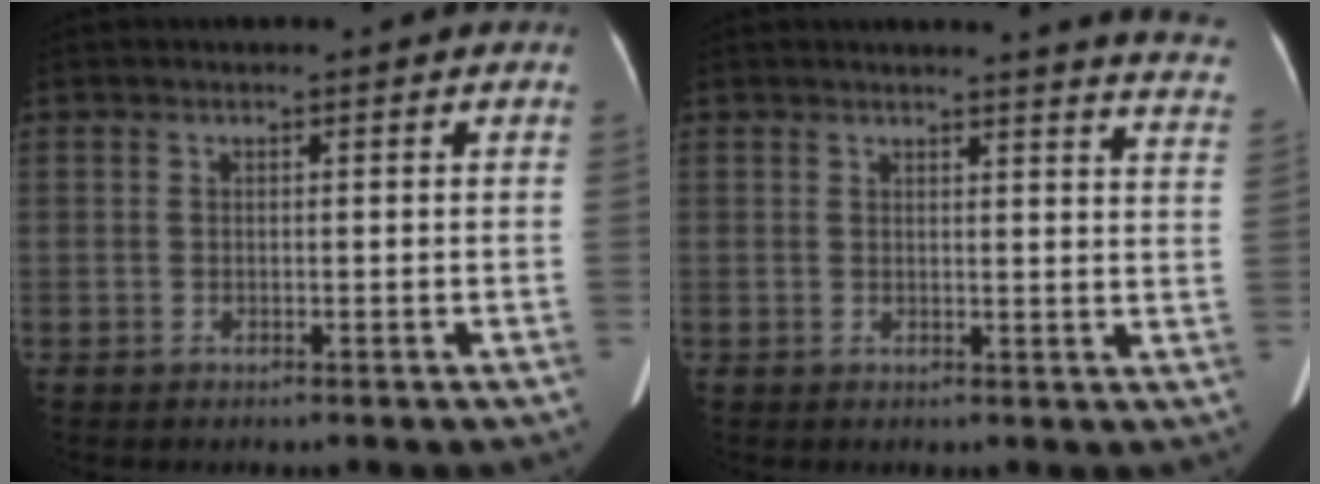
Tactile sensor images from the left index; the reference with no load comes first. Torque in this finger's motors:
{"motor_torque": [0.68, -1.46, 0.06, 0.00]}